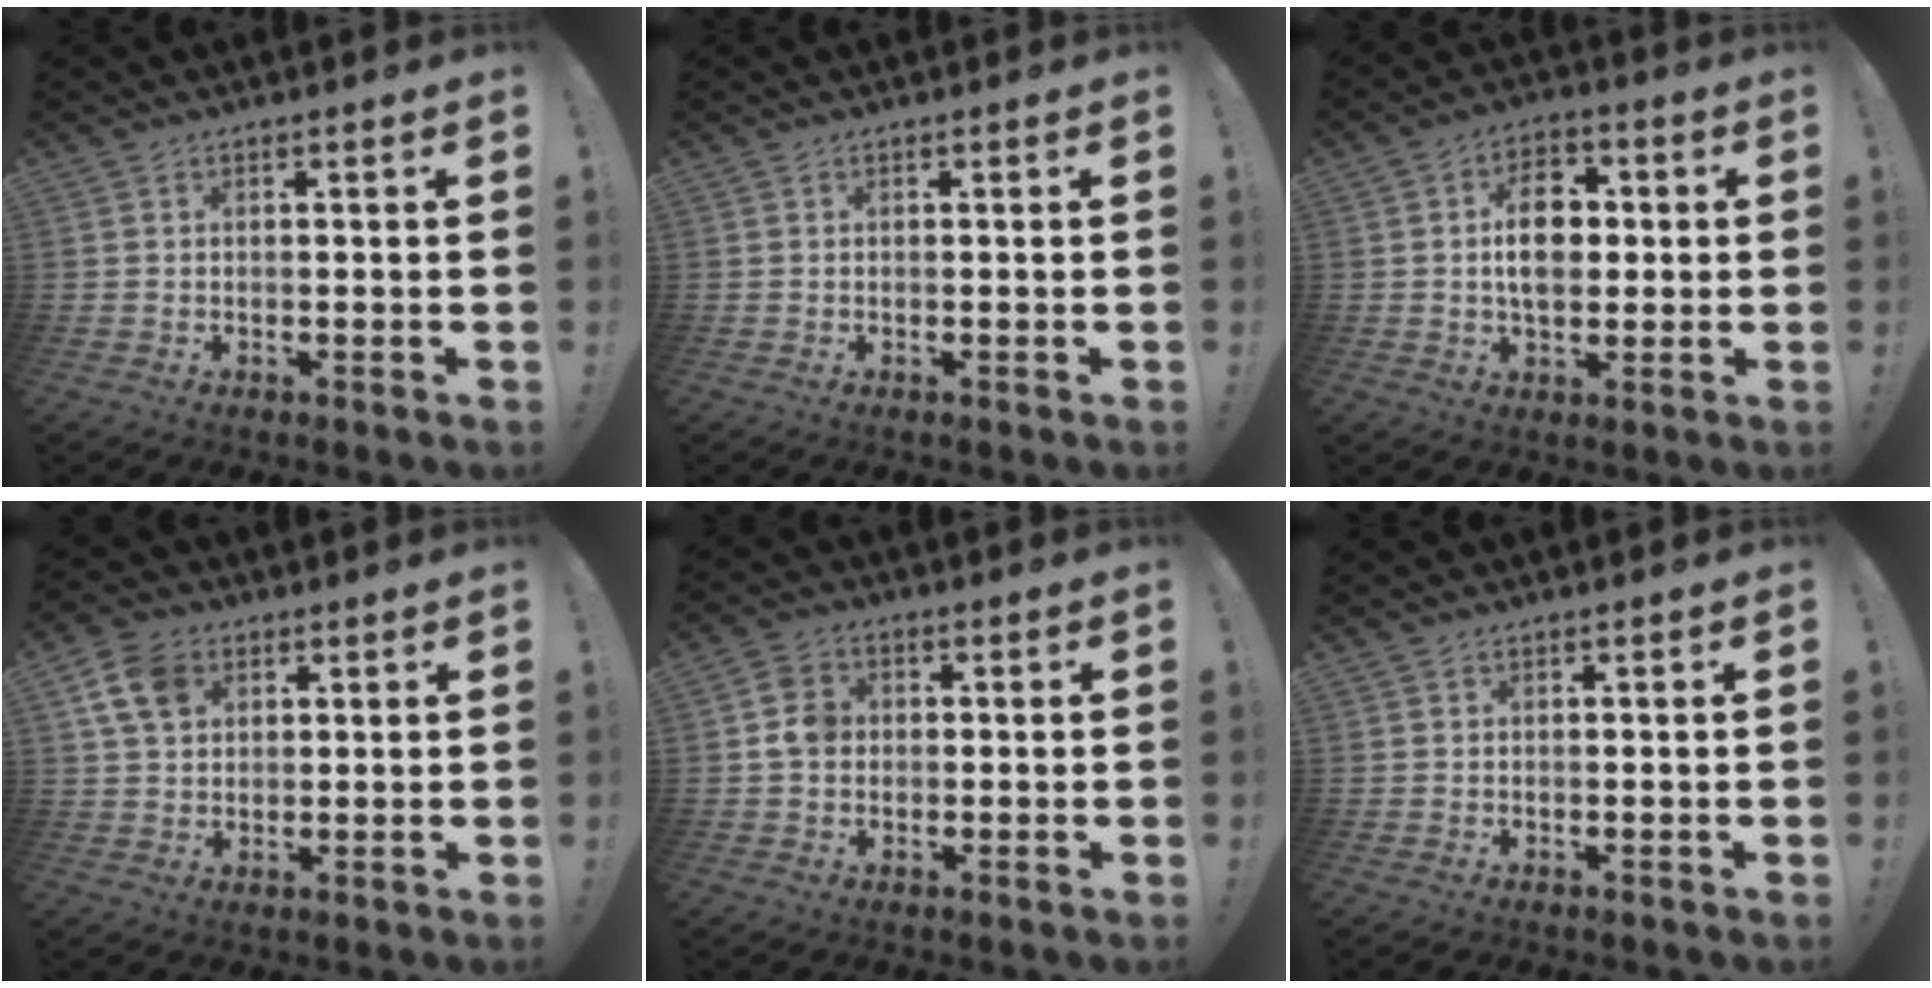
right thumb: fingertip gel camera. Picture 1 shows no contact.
{"total": 0.0}
{"total": 11.9, "force": [0.9, 8.4, 8.4], "torque": [-0.118, 0.010, 0.017]}
{"total": 9.6, "force": [4.2, 6.9, 5.2], "torque": [-0.096, -0.003, 0.083]}
{"total": 6.4, "force": [0.4, 5.2, 3.7], "torque": [-0.065, 0.011, 0.011]}
{"total": 0.0}